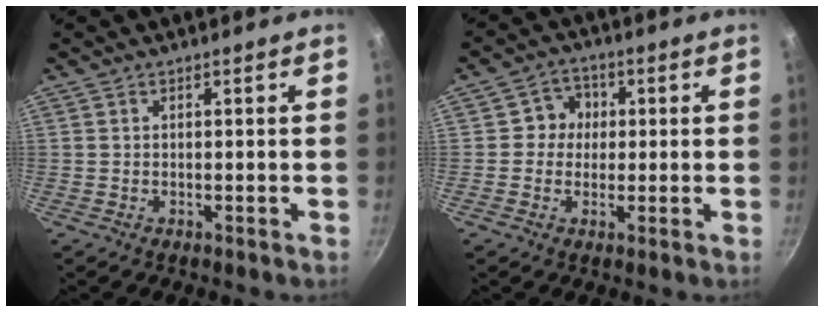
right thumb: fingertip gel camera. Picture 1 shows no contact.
{"total": 5.0, "force": [0.5, 4.8, 1.3], "torque": [0.020, 0.007, -0.002]}